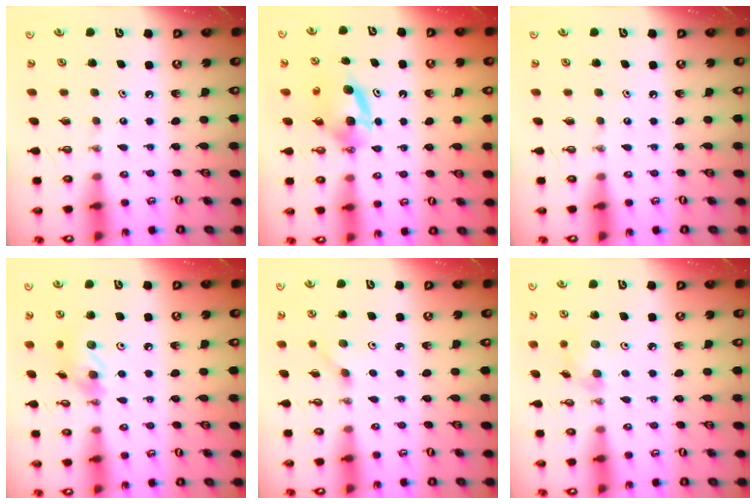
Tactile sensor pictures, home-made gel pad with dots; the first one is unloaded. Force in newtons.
{"total": 6.8, "press": 6.8, "slide": 0.1}
{"total": 0.0}
{"total": 10.5, "press": 10.4, "slide": 1.1}
{"total": 2.6, "press": 2.1, "slide": 1.5}
{"total": 5.7, "press": 5.5, "slide": 1.6}